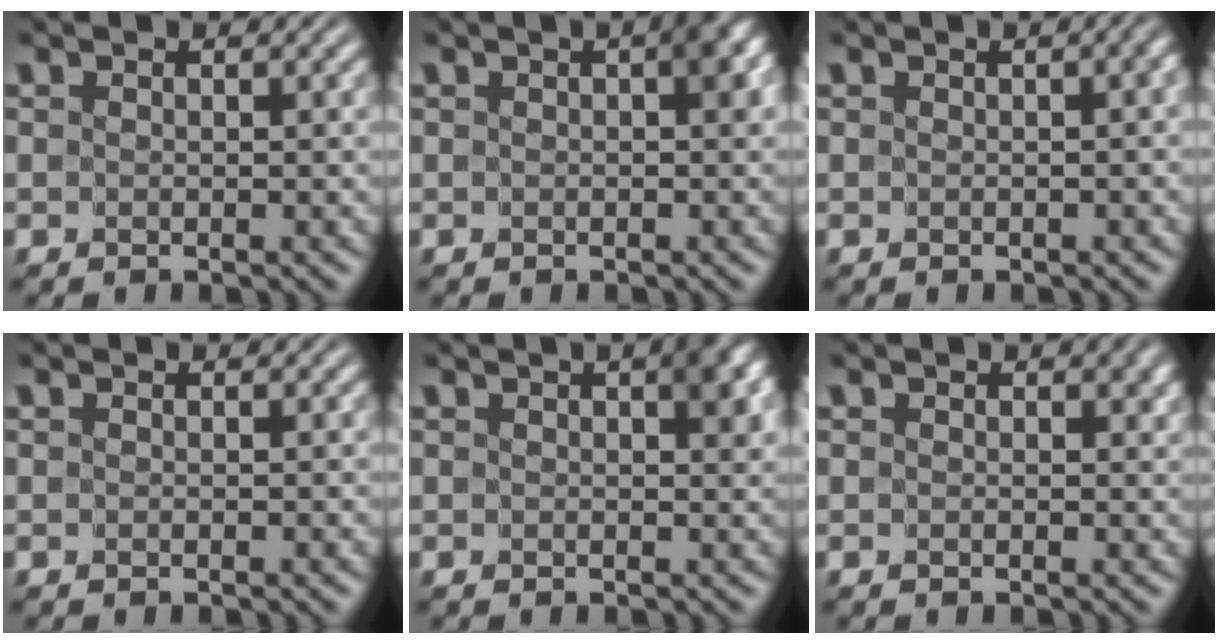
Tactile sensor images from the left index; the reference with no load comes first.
{"total": 2.0, "force": [0.2, 0.8, 1.8], "torque": [-0.016, 0.006, 0.002]}
{"total": 1.4, "force": [-0.1, 0.5, 1.3], "torque": [-0.010, 0.001, 0.006]}
{"total": 0.0}
{"total": 2.3, "force": [0.7, 0.9, 2.0], "torque": [-0.018, 0.005, 0.009]}
{"total": 1.2, "force": [0.4, 0.7, 0.8], "torque": [-0.007, -0.002, 0.007]}